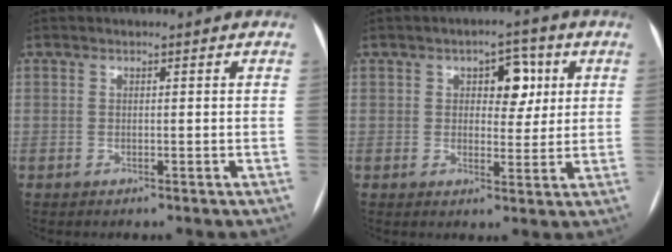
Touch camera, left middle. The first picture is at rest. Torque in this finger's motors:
{"motor_torque": [0.52, -0.10, 0.05, 0.07]}